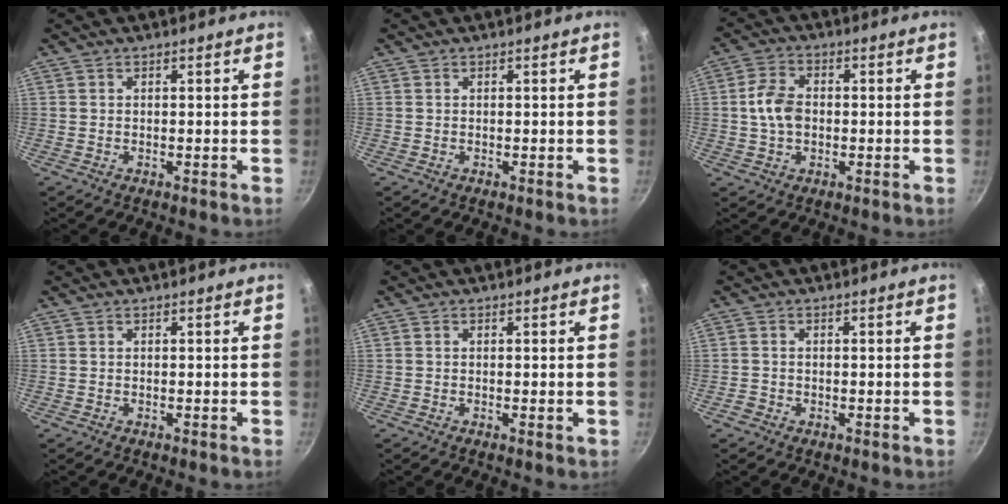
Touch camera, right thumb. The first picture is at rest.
{"total": 0.0}
{"total": 9.9, "force": [-0.3, 7.6, 6.3], "torque": [-0.094, 0.020, -0.017]}
{"total": 0.0}
{"total": 0.8, "force": [-0.1, 0.1, 0.8], "torque": [-0.013, -0.001, -0.004]}
{"total": 1.3, "force": [-0.7, 1.1, 0.4], "torque": [-0.006, 0.002, -0.012]}